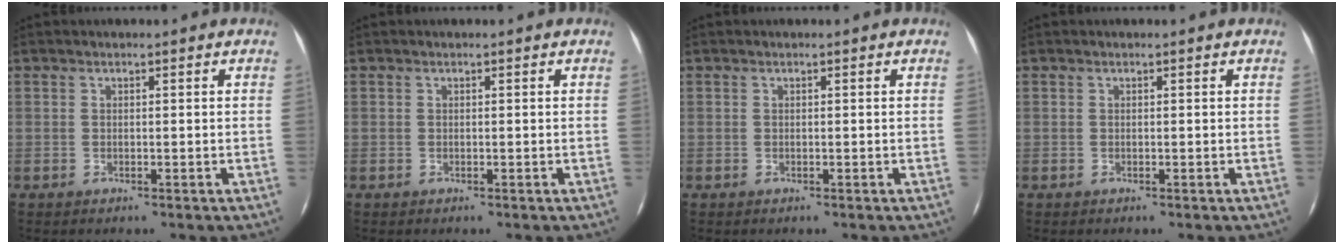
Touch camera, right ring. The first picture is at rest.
{"total": 0.0}
{"total": 0.0}
{"total": 0.0}